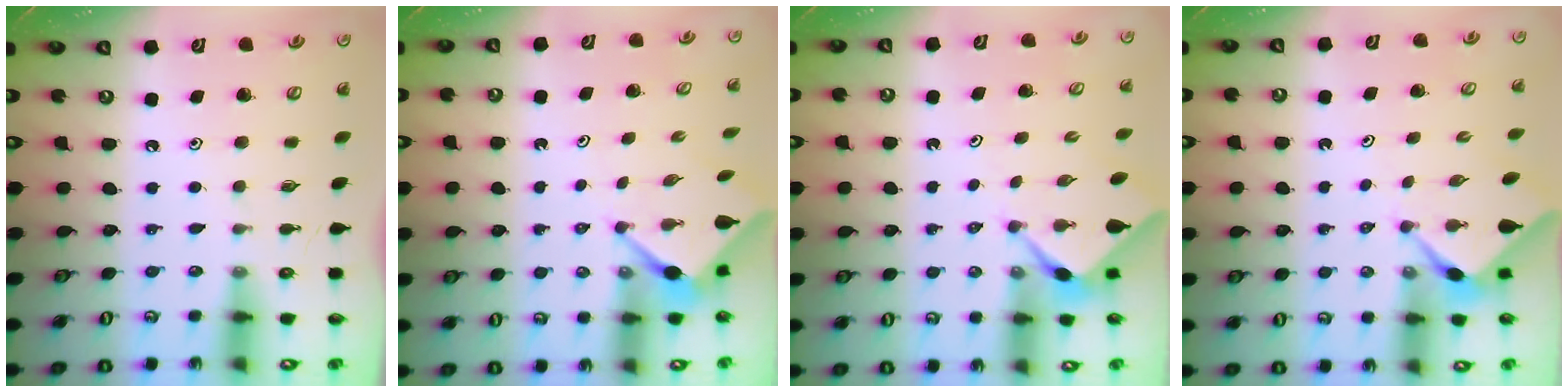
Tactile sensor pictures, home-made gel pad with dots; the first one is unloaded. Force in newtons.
{"total": 2.6, "press": 2.6, "slide": 0.0}
{"total": 2.4, "press": 2.4, "slide": 0.3}
{"total": 2.4, "press": 2.4, "slide": 0.3}